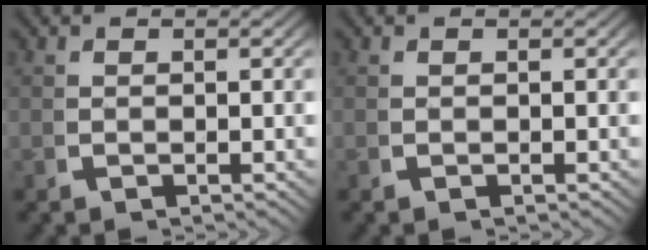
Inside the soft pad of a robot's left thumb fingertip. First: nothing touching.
{"total": 0.0}